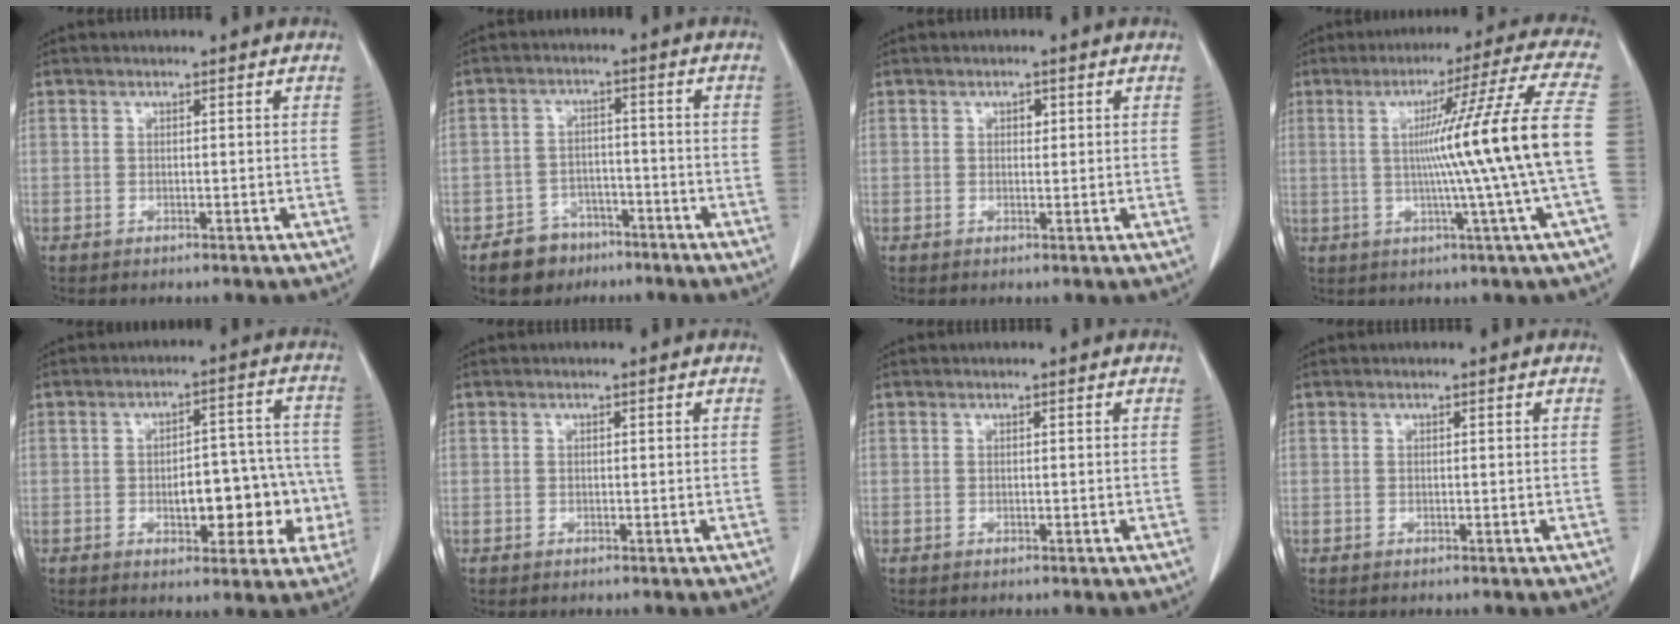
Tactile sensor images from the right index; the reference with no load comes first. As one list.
[{"total": 6.7, "force": [-4.5, 4.7, 1.5], "torque": [-0.028, 0.011, -0.067]}, {"total": 1.5, "force": [0.4, 0.9, 1.0], "torque": [-0.020, 0.002, 0.007]}, {"total": 17.0, "force": [-0.5, -3.2, 16.6], "torque": [-0.235, 0.001, -0.015]}, {"total": 11.8, "force": [-2.7, 5.5, 10.1], "torque": [-0.112, 0.039, -0.024]}, {"total": 0.5, "force": [0.0, 0.5, 0.0], "torque": [0.005, 0.004, 0.000]}, {"total": 0.0}, {"total": 0.0}]